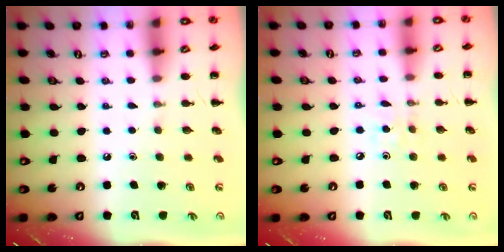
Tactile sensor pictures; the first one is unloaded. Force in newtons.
{"total": 2.2, "press": 2.1, "slide": 0.6}